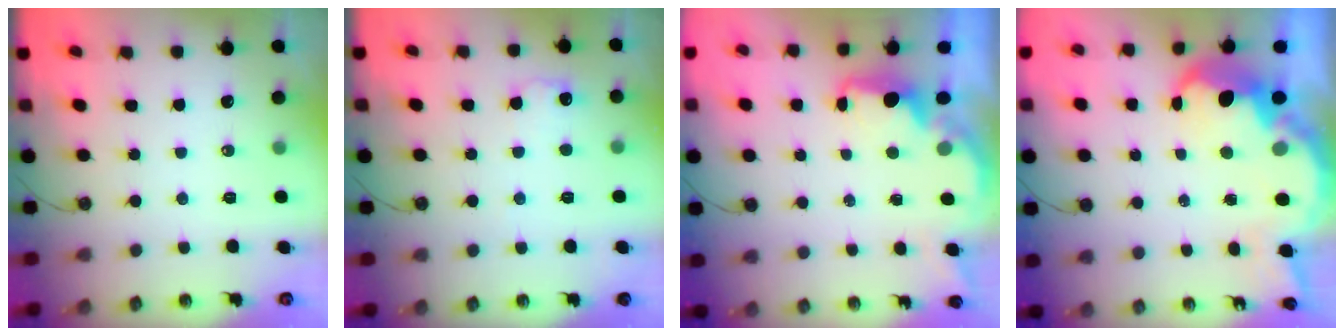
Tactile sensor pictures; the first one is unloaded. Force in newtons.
{"total": 6.7, "press": 6.7, "slide": 0.4}
{"total": 2.1, "press": 2.0, "slide": 0.8}
{"total": 10.0, "press": 10.0, "slide": 0.6}